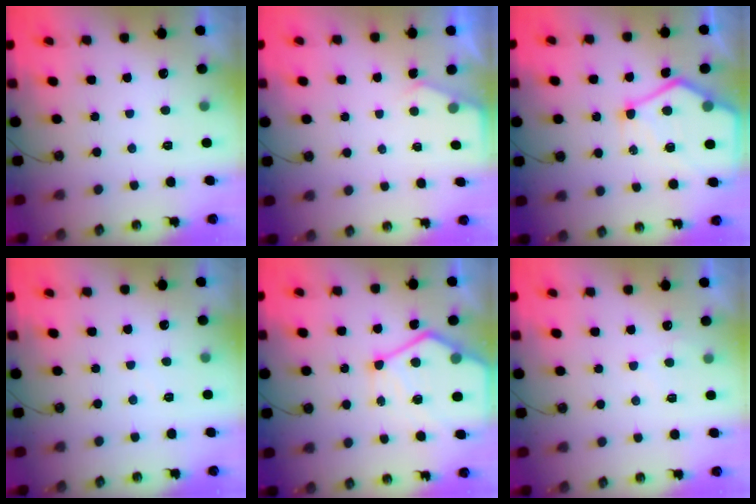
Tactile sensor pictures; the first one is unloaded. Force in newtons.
{"total": 3.5, "press": 3.4, "slide": 0.5}
{"total": 16.4, "press": 16.3, "slide": 1.6}
{"total": 1.9, "press": 1.9, "slide": 0.3}
{"total": 15.8, "press": 15.7, "slide": 1.6}
{"total": 3.8, "press": 3.7, "slide": 0.4}